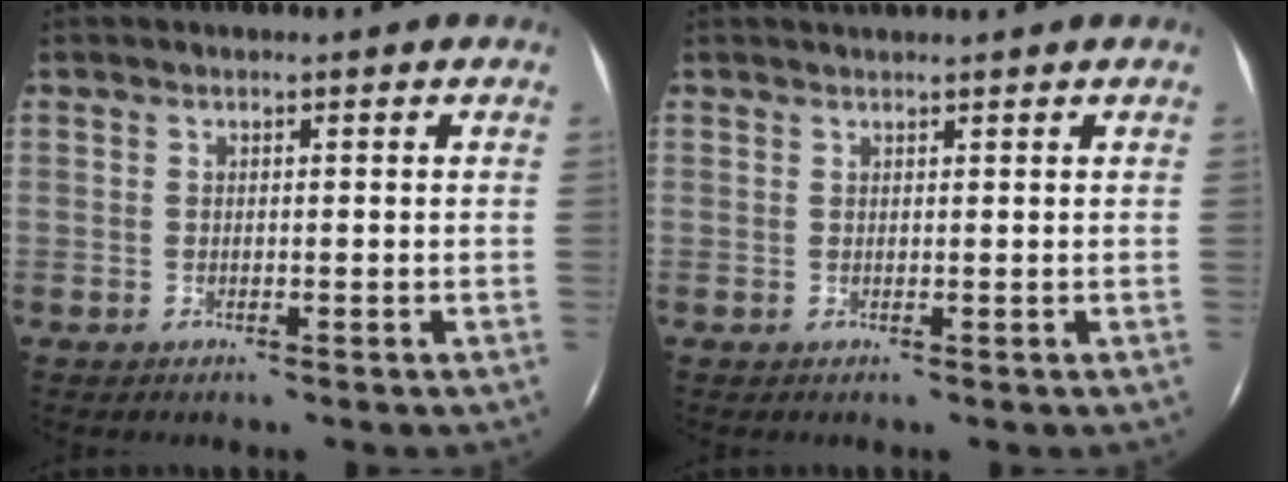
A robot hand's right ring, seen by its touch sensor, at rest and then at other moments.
{"total": 1.1, "force": [1.0, -0.3, 0.3], "torque": [-0.013, -0.003, 0.014]}